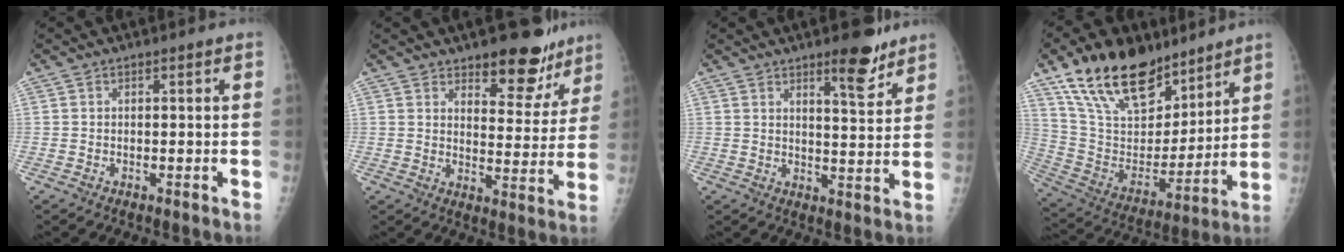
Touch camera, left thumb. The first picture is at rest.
{"total": 11.7, "force": [8.8, 5.1, 5.7], "torque": [-0.026, -0.060, 0.127]}
{"total": 7.6, "force": [5.4, 1.9, 5.0], "torque": [-0.057, -0.039, 0.078]}
{"total": 23.1, "force": [16.0, 11.3, 12.2], "torque": [-0.183, -0.061, 0.291]}